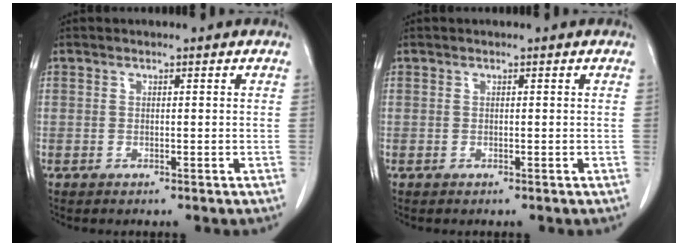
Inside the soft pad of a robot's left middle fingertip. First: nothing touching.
{"total": 0.0}